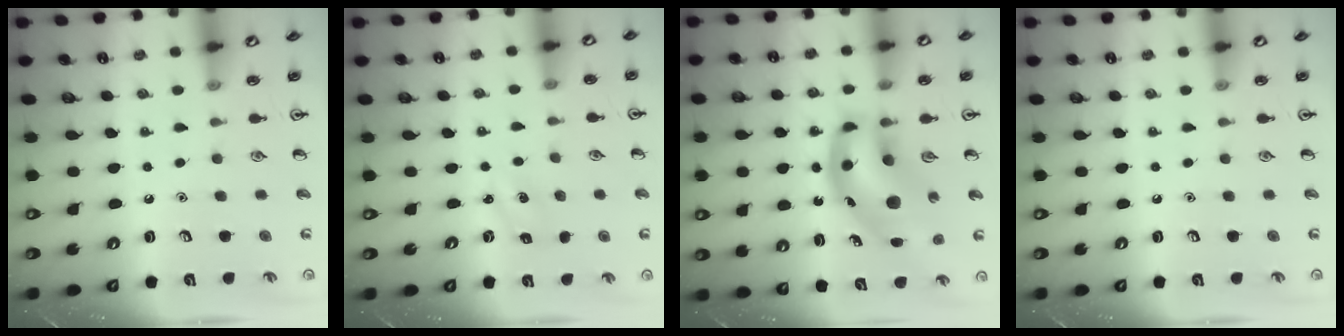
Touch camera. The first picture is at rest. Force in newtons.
{"total": 1.8, "press": 1.7, "slide": 0.7}
{"total": 12.6, "press": 12.1, "slide": 3.6}
{"total": 0.0}